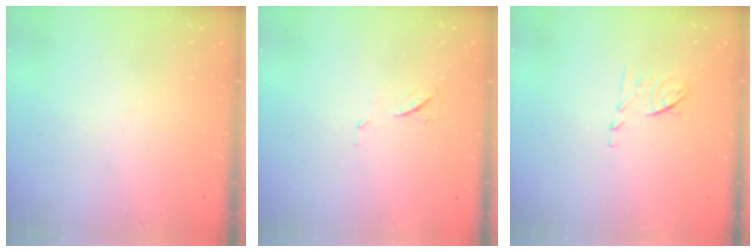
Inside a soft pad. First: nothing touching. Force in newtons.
{"total": 4.5, "press": 4.5, "slide": 0.6}
{"total": 6.6, "press": 6.6, "slide": 0.9}